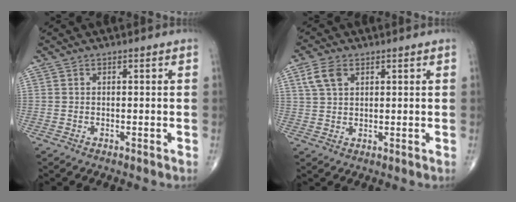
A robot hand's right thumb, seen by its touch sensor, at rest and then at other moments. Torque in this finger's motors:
{"motor_torque": [-0.56, 0.61, 0.06, -0.04, 0.10]}